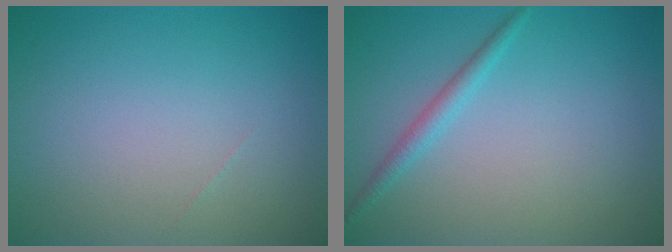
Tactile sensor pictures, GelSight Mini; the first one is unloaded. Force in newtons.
{"total": 1.5, "press": 1.5, "slide": 0.1}